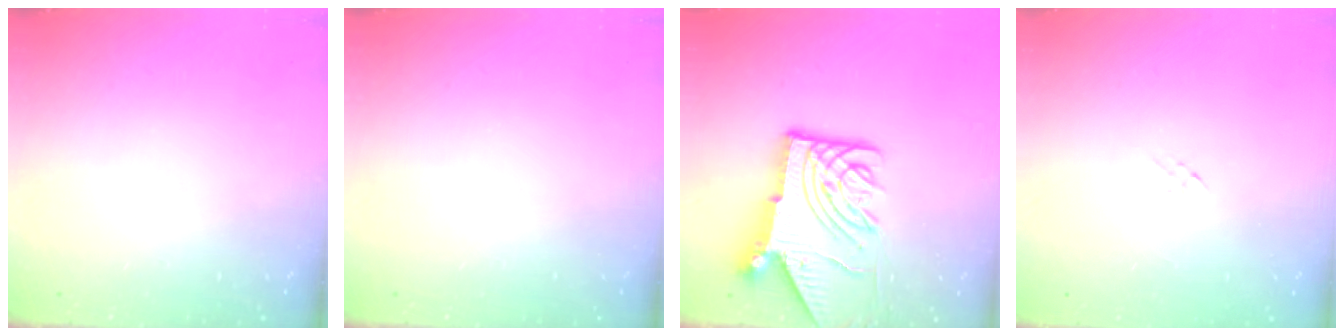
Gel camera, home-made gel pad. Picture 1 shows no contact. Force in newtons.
{"total": 0.0}
{"total": 12.2, "press": 12.1, "slide": 1.5}
{"total": 0.9, "press": 0.8, "slide": 0.4}